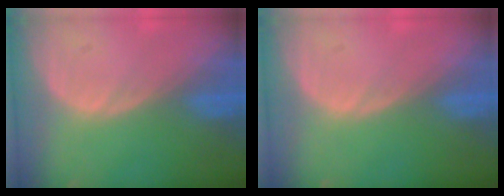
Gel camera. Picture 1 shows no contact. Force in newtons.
{"total": 0.0}